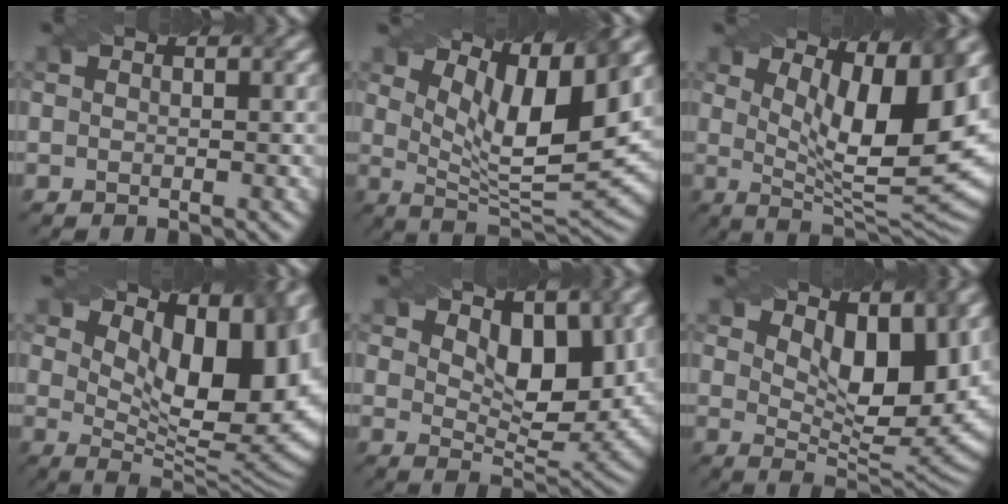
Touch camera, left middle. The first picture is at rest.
{"total": 9.4, "force": [4.5, 2.6, 7.8], "torque": [-0.131, -0.003, 0.082]}
{"total": 11.6, "force": [4.0, 3.3, 10.4], "torque": [-0.146, -0.013, 0.069]}
{"total": 13.6, "force": [4.9, 6.3, 10.9], "torque": [-0.130, 0.007, 0.081]}
{"total": 5.9, "force": [2.6, 2.8, 4.4], "torque": [-0.070, -0.016, 0.044]}
{"total": 7.7, "force": [3.3, 3.4, 6.1], "torque": [-0.098, -0.011, 0.057]}